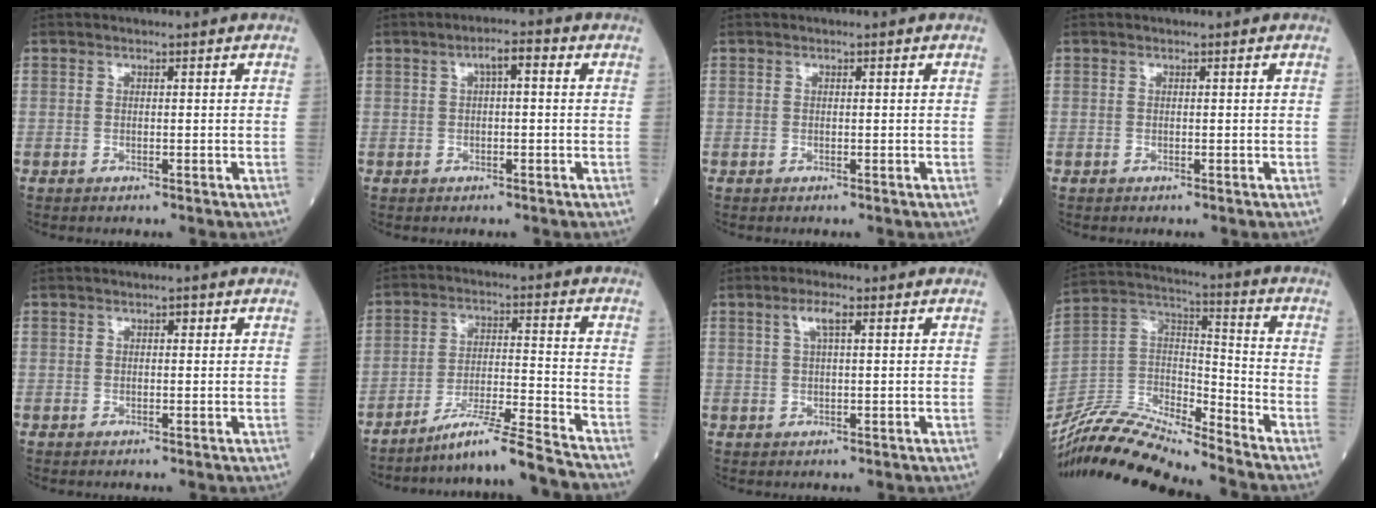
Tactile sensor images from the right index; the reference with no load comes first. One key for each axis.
{"total": 3.0, "fx": 0.7, "fy": 0.8, "fz": 2.8, "tx": -0.046, "ty": 0.015, "tz": 0.010}
{"total": 0.0}
{"total": 0.0}
{"total": 0.7, "fx": 0.3, "fy": 0.4, "fz": 0.5, "tx": -0.007, "ty": 0.001, "tz": 0.003}
{"total": 11.3, "fx": -10.2, "fy": -2.5, "fz": 4.2, "tx": -0.055, "ty": -0.004, "tz": -0.174}
{"total": 3.0, "fx": 1.3, "fy": 0.4, "fz": 2.6, "tx": -0.054, "ty": 0.009, "tz": 0.025}
{"total": 17.4, "fx": -16.8, "fy": 0.6, "fz": 4.6, "tx": -0.090, "ty": 0.033, "tz": -0.320}